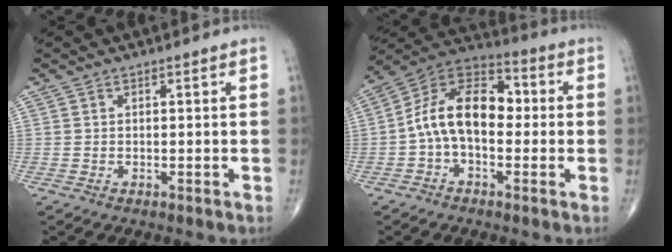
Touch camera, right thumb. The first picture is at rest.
{"total": 13.7, "force": [-0.8, 8.3, 10.9], "torque": [-0.170, 0.044, -0.029]}